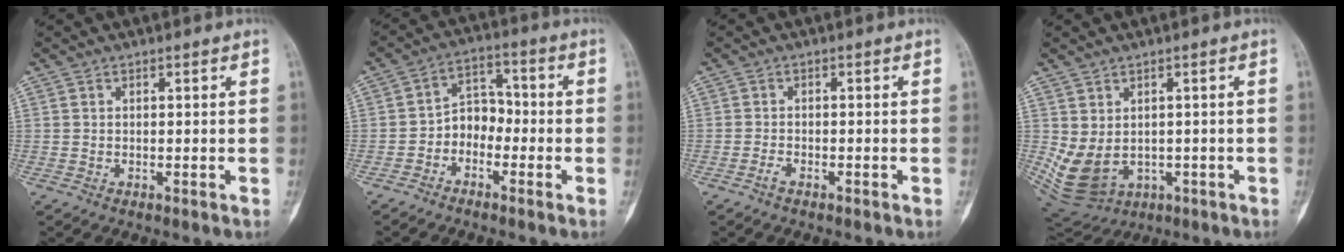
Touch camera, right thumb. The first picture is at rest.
{"total": 6.0, "force": [-2.4, 4.6, 3.1], "torque": [-0.025, 0.036, -0.055]}
{"total": 1.3, "force": [-1.0, 0.4, 0.7], "torque": [-0.019, 0.004, -0.021]}
{"total": 10.2, "force": [-1.1, 7.9, 6.4], "torque": [-0.122, 0.002, 0.013]}